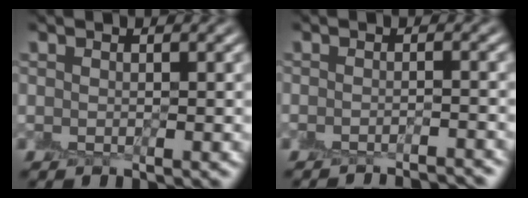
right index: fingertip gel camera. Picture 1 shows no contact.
{"total": 3.4, "force": [-3.3, 0.1, 0.6], "torque": [-0.007, -0.003, -0.040]}